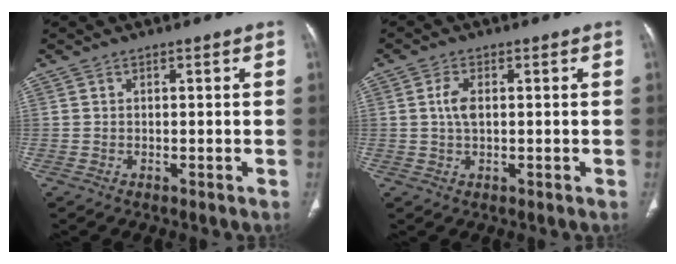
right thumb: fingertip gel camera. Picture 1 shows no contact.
{"total": 3.2, "force": [0.3, 1.7, 2.7], "torque": [-0.057, 0.002, 0.003]}